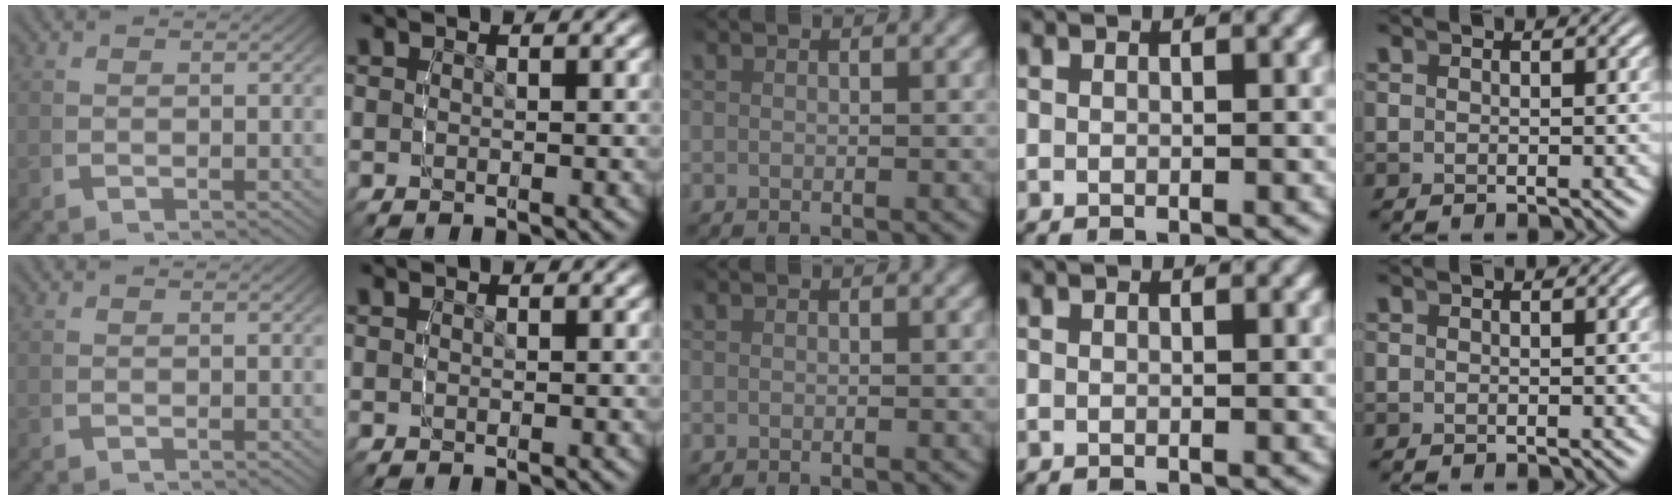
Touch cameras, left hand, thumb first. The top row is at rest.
{}